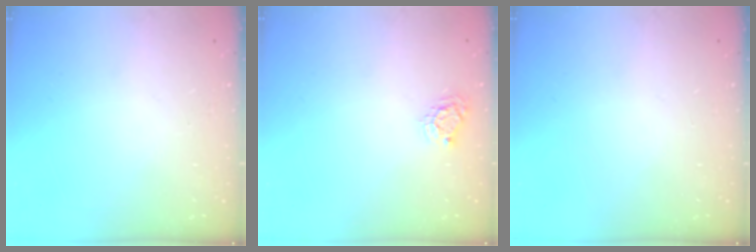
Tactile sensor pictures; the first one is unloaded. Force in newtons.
{"total": 5.4, "press": 5.4, "slide": 0.3}
{"total": 0.0}